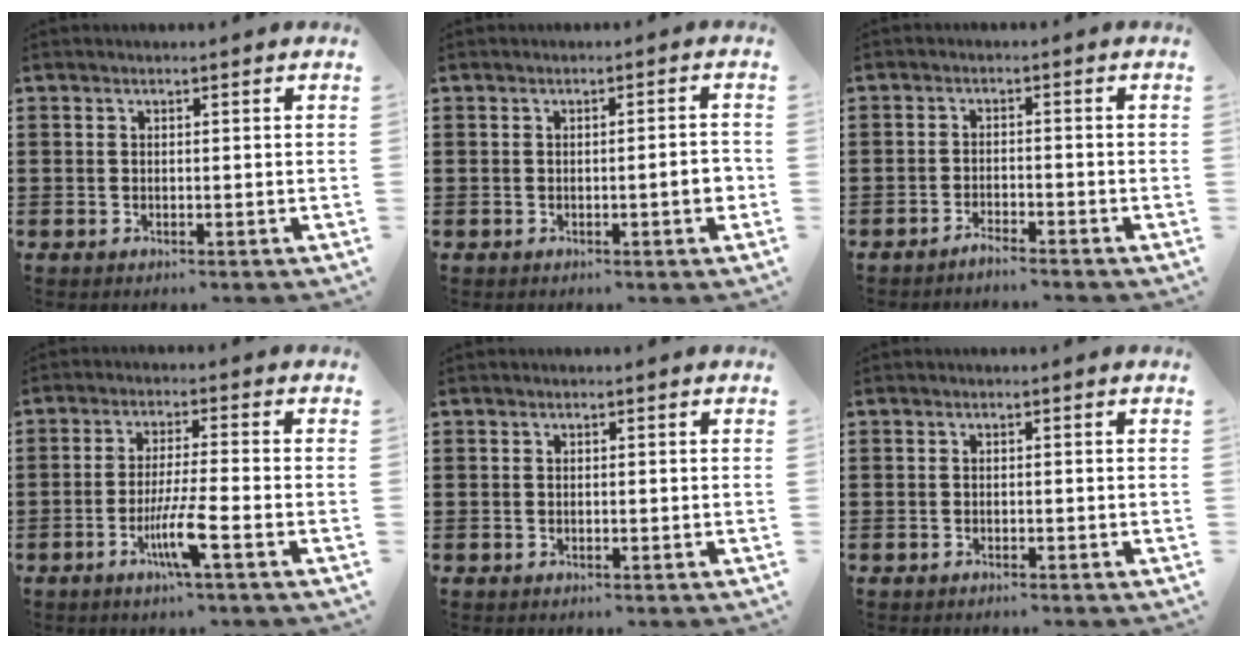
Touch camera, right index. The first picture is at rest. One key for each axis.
{"total": 2.8, "fx": -0.6, "fy": 0.1, "fz": 2.7, "tx": -0.043, "ty": -0.002, "tz": -0.012}
{"total": 1.9, "fx": -1.9, "fy": -0.2, "fz": 0.3, "tx": -0.008, "ty": 0.005, "tz": -0.038}
{"total": 6.5, "fx": -2.9, "fy": 0.0, "fz": 5.8, "tx": -0.115, "ty": -0.016, "tz": -0.055}
{"total": 0.0}
{"total": 0.5, "fx": -0.5, "fy": 0.0, "fz": 0.1, "tx": -0.004, "ty": -0.002, "tz": -0.010}